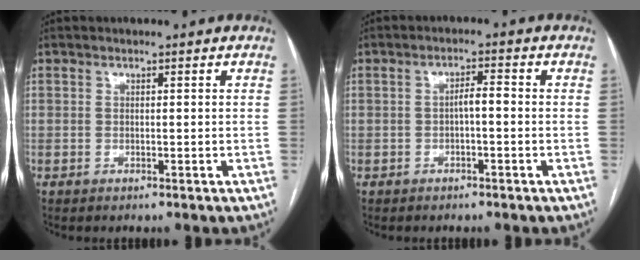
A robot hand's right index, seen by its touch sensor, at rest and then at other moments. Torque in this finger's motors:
{"motor_torque": [0.48, -0.08, 0.16, 0.04]}